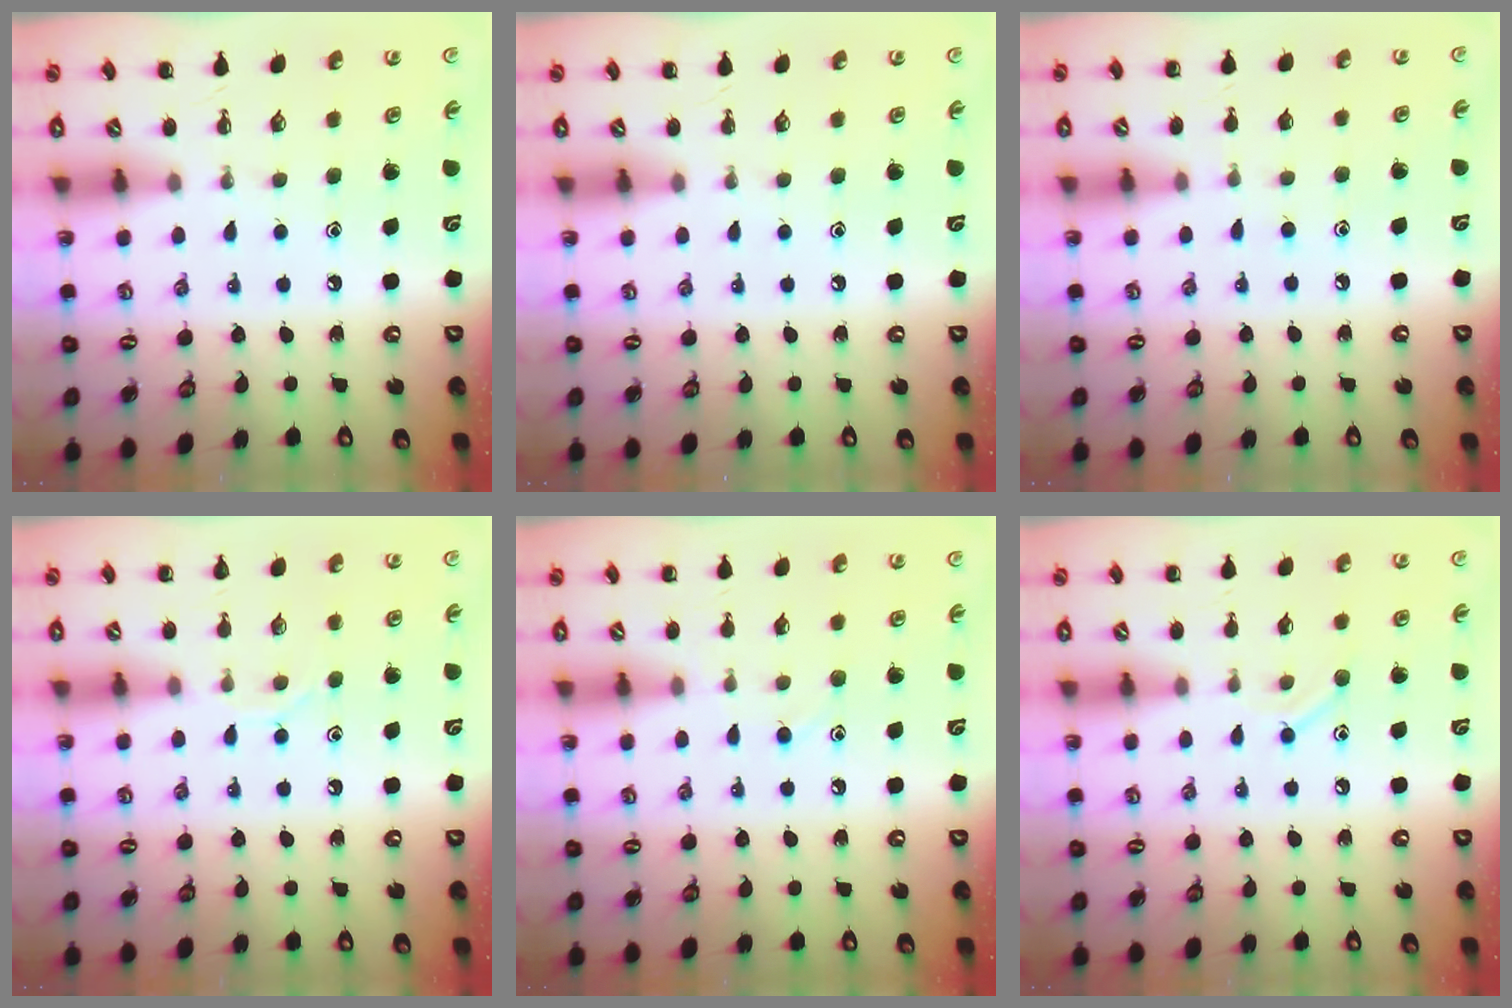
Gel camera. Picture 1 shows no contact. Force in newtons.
{"total": 0.0}
{"total": 5.3, "press": 5.0, "slide": 1.7}
{"total": 7.2, "press": 7.1, "slide": 1.1}
{"total": 6.2, "press": 5.8, "slide": 2.2}
{"total": 7.2, "press": 7.1, "slide": 1.5}